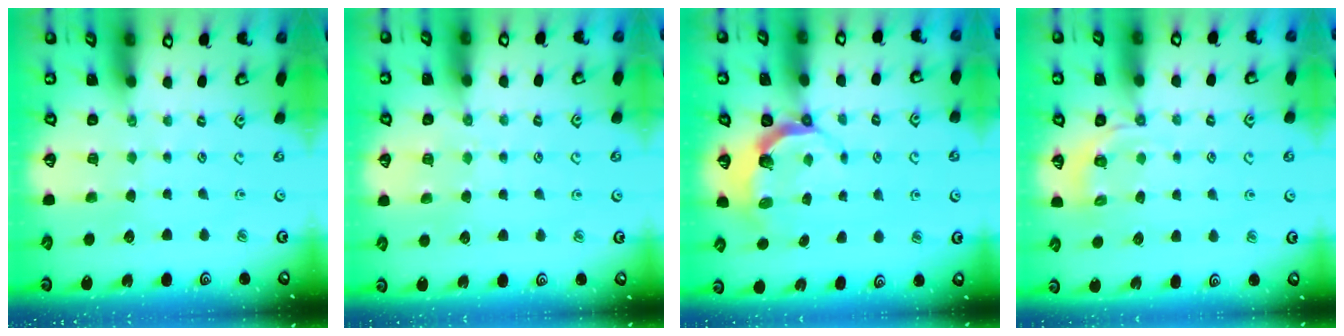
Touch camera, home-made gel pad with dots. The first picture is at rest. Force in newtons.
{"total": 5.0, "press": 5.0, "slide": 0.6}
{"total": 5.2, "press": 4.0, "slide": 3.4}
{"total": 4.3, "press": 3.9, "slide": 1.7}